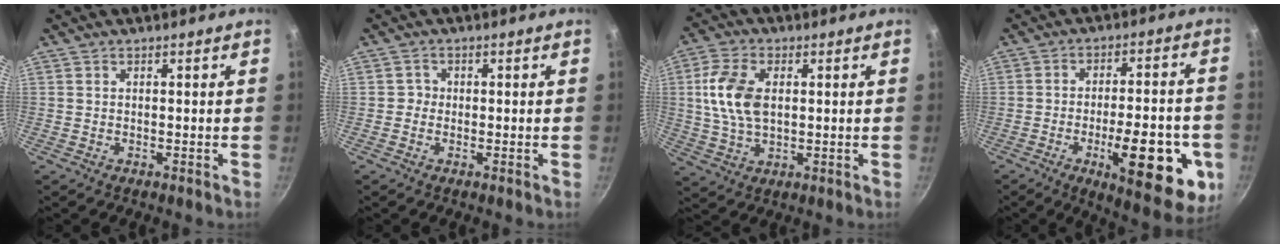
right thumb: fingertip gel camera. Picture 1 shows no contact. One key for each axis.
{"total": 1.4, "fx": -0.4, "fy": 1.3, "fz": 0.2, "tx": 0.008, "ty": 0.004, "tz": -0.010}
{"total": 10.5, "fx": 1.5, "fy": 6.4, "fz": 8.2, "tx": -0.154, "ty": 0.004, "tz": 0.027}
{"total": 19.7, "fx": -6.2, "fy": 7.2, "fz": 17.3, "tx": -0.199, "ty": 0.012, "tz": -0.079}